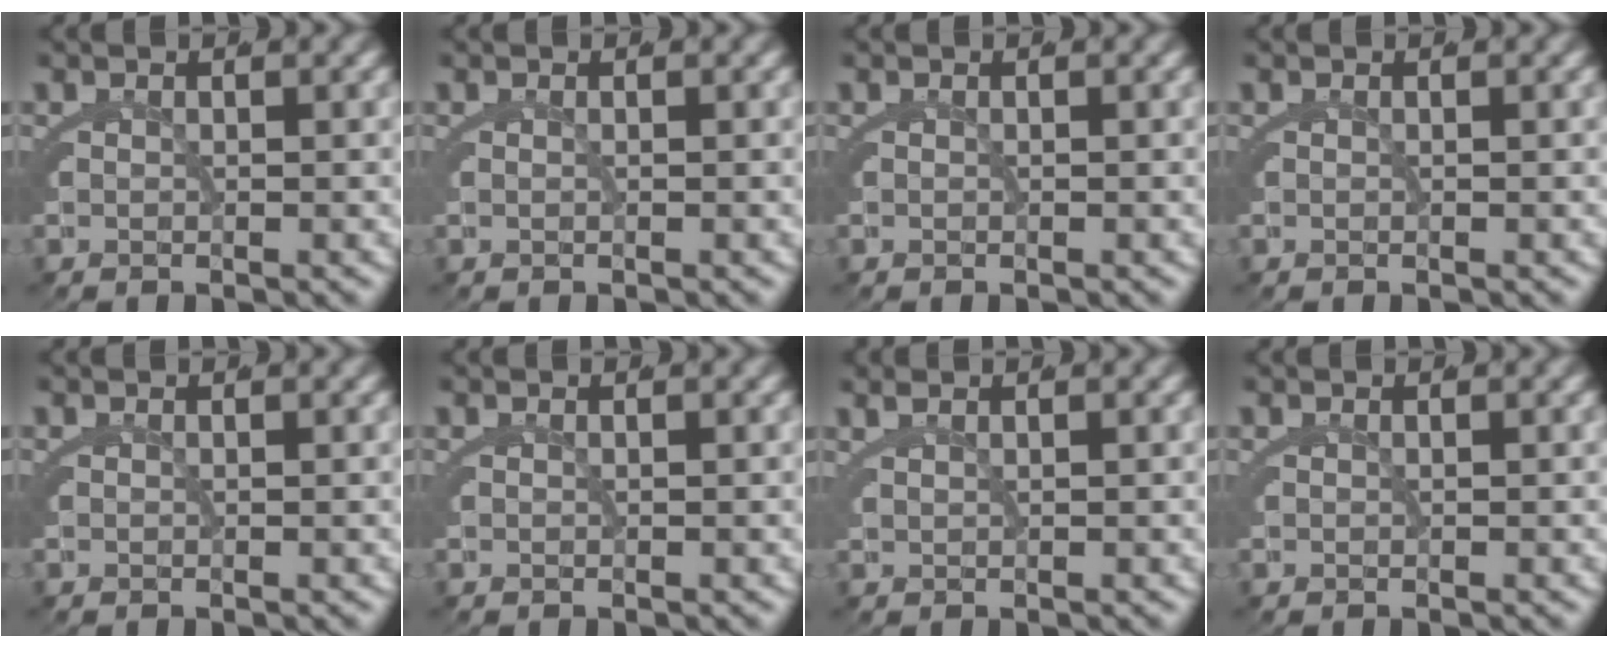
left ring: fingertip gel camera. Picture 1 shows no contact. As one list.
[{"total": 0.7, "force": [0.2, 0.5, 0.4], "torque": [-0.004, 0.007, 0.000]}, {"total": 0.0}, {"total": 0.0}, {"total": 0.0}, {"total": 0.0}, {"total": 1.4, "force": [1.2, 0.0, 0.6], "torque": [-0.005, 0.010, 0.023]}, {"total": 0.0}]